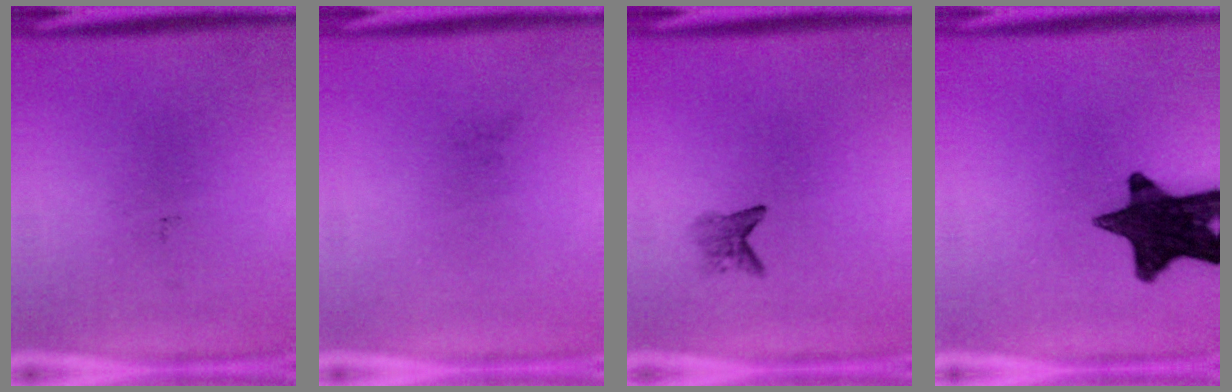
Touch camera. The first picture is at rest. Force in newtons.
{"total": 0.0}
{"total": 1.8}
{"total": 15.5}